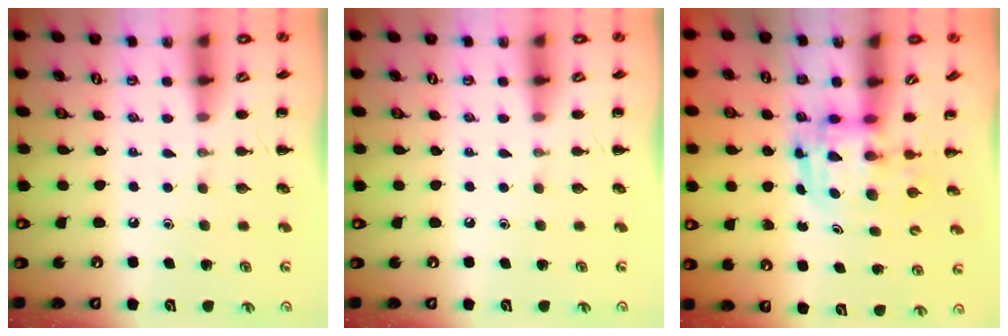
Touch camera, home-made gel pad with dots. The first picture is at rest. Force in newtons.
{"total": 0.0}
{"total": 3.3, "press": 3.2, "slide": 0.7}